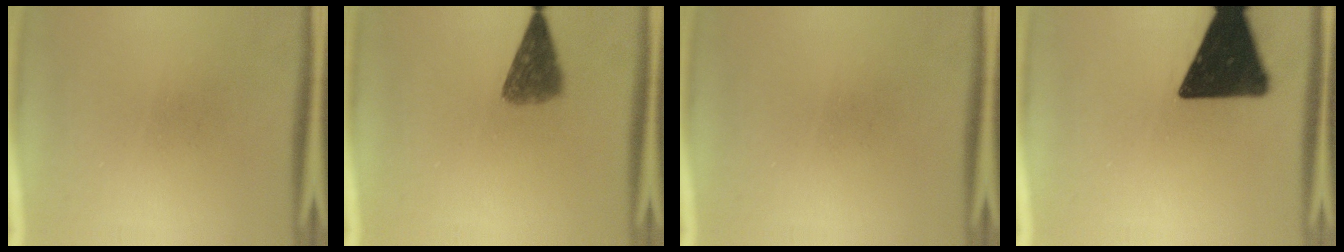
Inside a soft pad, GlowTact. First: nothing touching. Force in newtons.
{"total": 5.5}
{"total": 0.0}
{"total": 19.6}